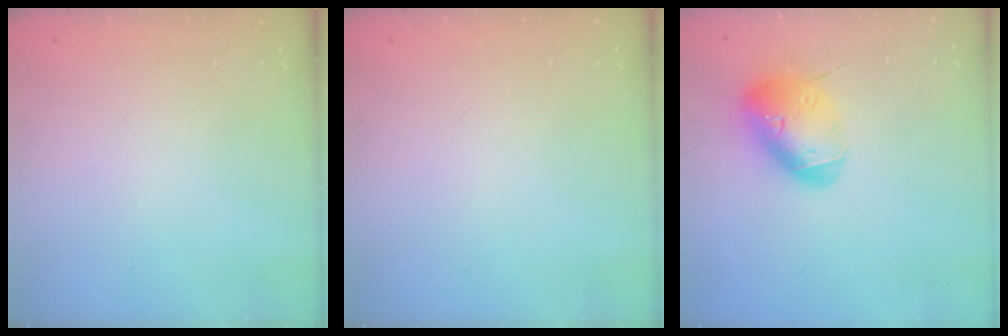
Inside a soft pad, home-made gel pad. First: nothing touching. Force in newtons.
{"total": 0.0}
{"total": 15.7, "press": 15.5, "slide": 2.5}